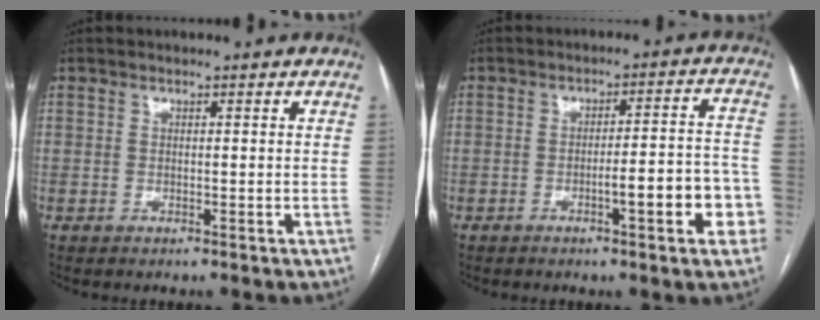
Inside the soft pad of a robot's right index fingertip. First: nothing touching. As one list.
[{"total": 9.0, "force": [-3.4, 1.5, 8.1], "torque": [-0.092, 0.026, -0.039]}]